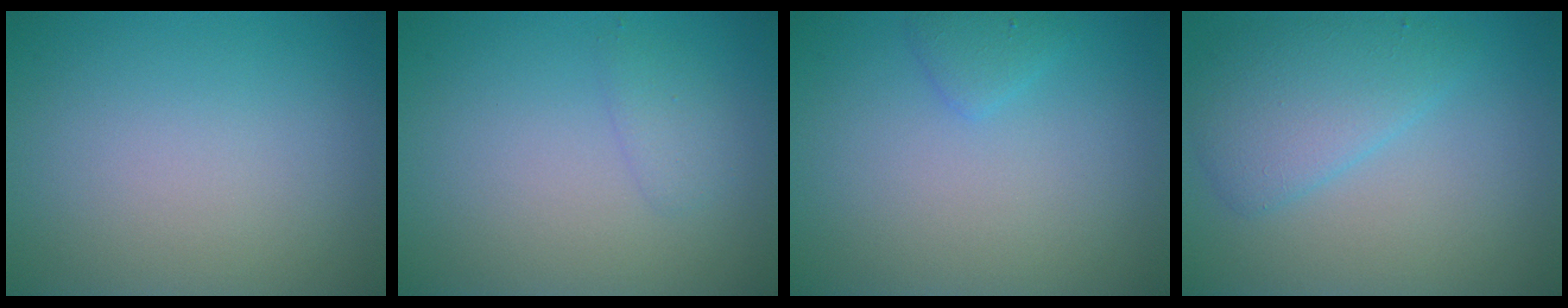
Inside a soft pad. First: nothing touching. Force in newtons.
{"total": 1.2, "press": 1.2, "slide": 0.1}
{"total": 1.2, "press": 1.2, "slide": 0.1}
{"total": 3.9, "press": 3.9, "slide": 0.1}